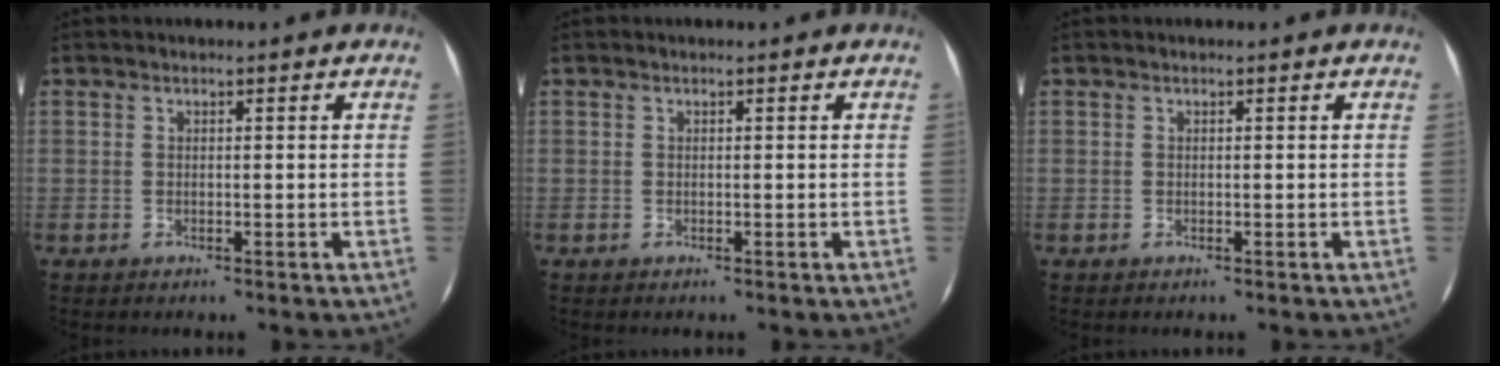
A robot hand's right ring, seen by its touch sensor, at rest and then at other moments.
{"total": 0.0}
{"total": 0.0}